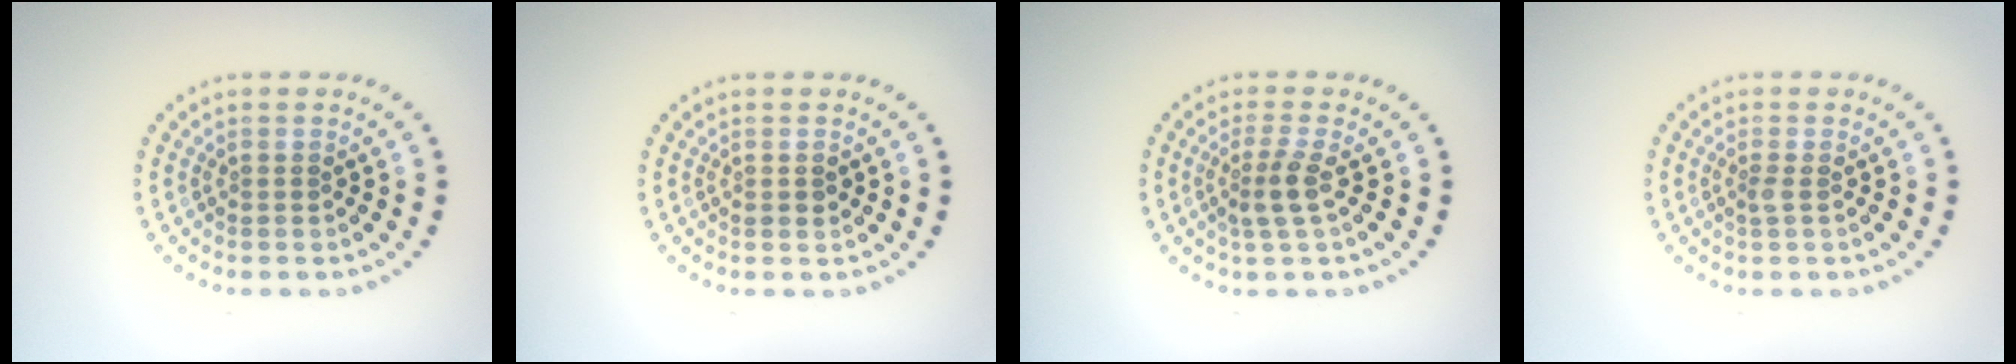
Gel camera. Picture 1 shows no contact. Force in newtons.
{"total": 0.9, "press": 0.9, "slide": 0.2}
{"total": 2.2, "press": 1.8, "slide": 1.3}
{"total": 0.8, "press": 0.5, "slide": 0.5}